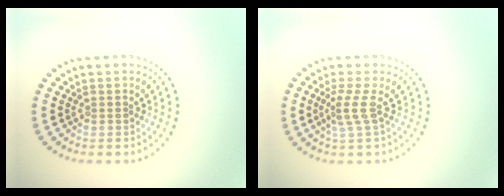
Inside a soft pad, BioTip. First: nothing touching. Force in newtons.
{"total": 2.0, "press": 1.3, "slide": 1.6}